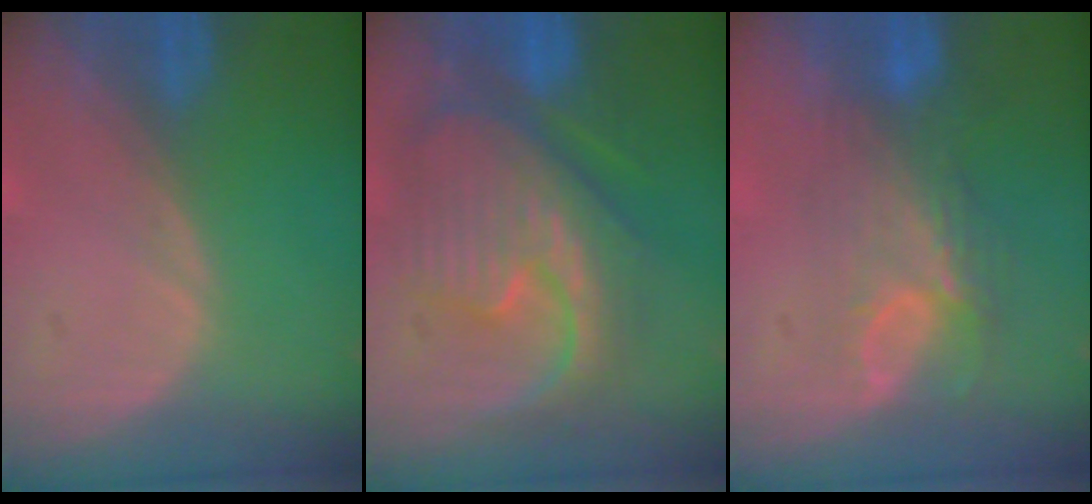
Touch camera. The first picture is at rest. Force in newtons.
{"total": 12.3, "press": 12.2, "slide": 1.4}
{"total": 7.9, "press": 7.0, "slide": 3.7}